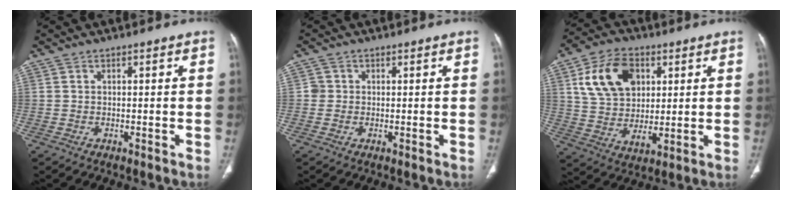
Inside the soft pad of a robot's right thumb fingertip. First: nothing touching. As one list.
[{"total": 1.4, "force": [0.0, 1.4, 0.2], "torque": [0.005, 0.004, -0.001]}, {"total": 14.3, "force": [5.0, 9.5, 9.5], "torque": [-0.148, -0.015, 0.096]}]